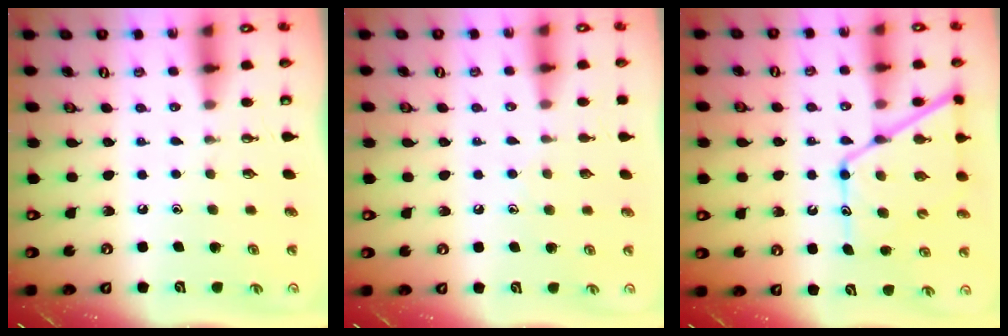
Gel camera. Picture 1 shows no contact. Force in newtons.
{"total": 6.0, "press": 6.0, "slide": 0.7}
{"total": 15.3, "press": 15.2, "slide": 1.4}